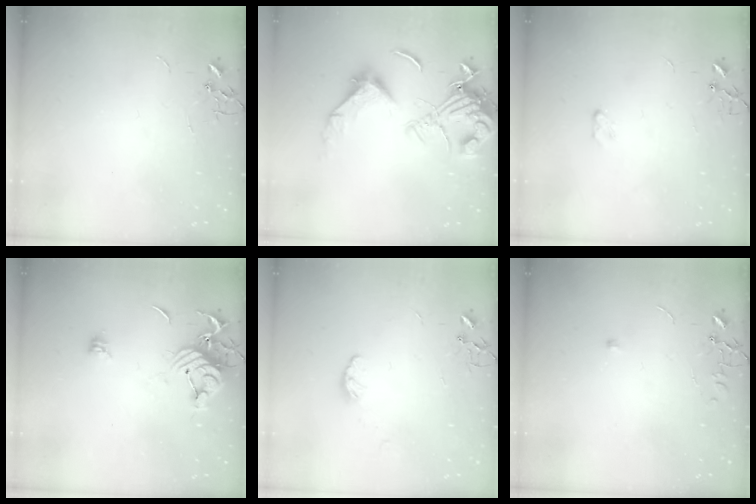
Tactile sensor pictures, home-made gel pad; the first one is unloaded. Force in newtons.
{"total": 19.8, "press": 19.7, "slide": 2.1}
{"total": 2.9, "press": 2.9, "slide": 0.4}
{"total": 11.9, "press": 11.9, "slide": 0.9}
{"total": 3.5, "press": 3.4, "slide": 0.5}
{"total": 4.3, "press": 4.3, "slide": 0.6}